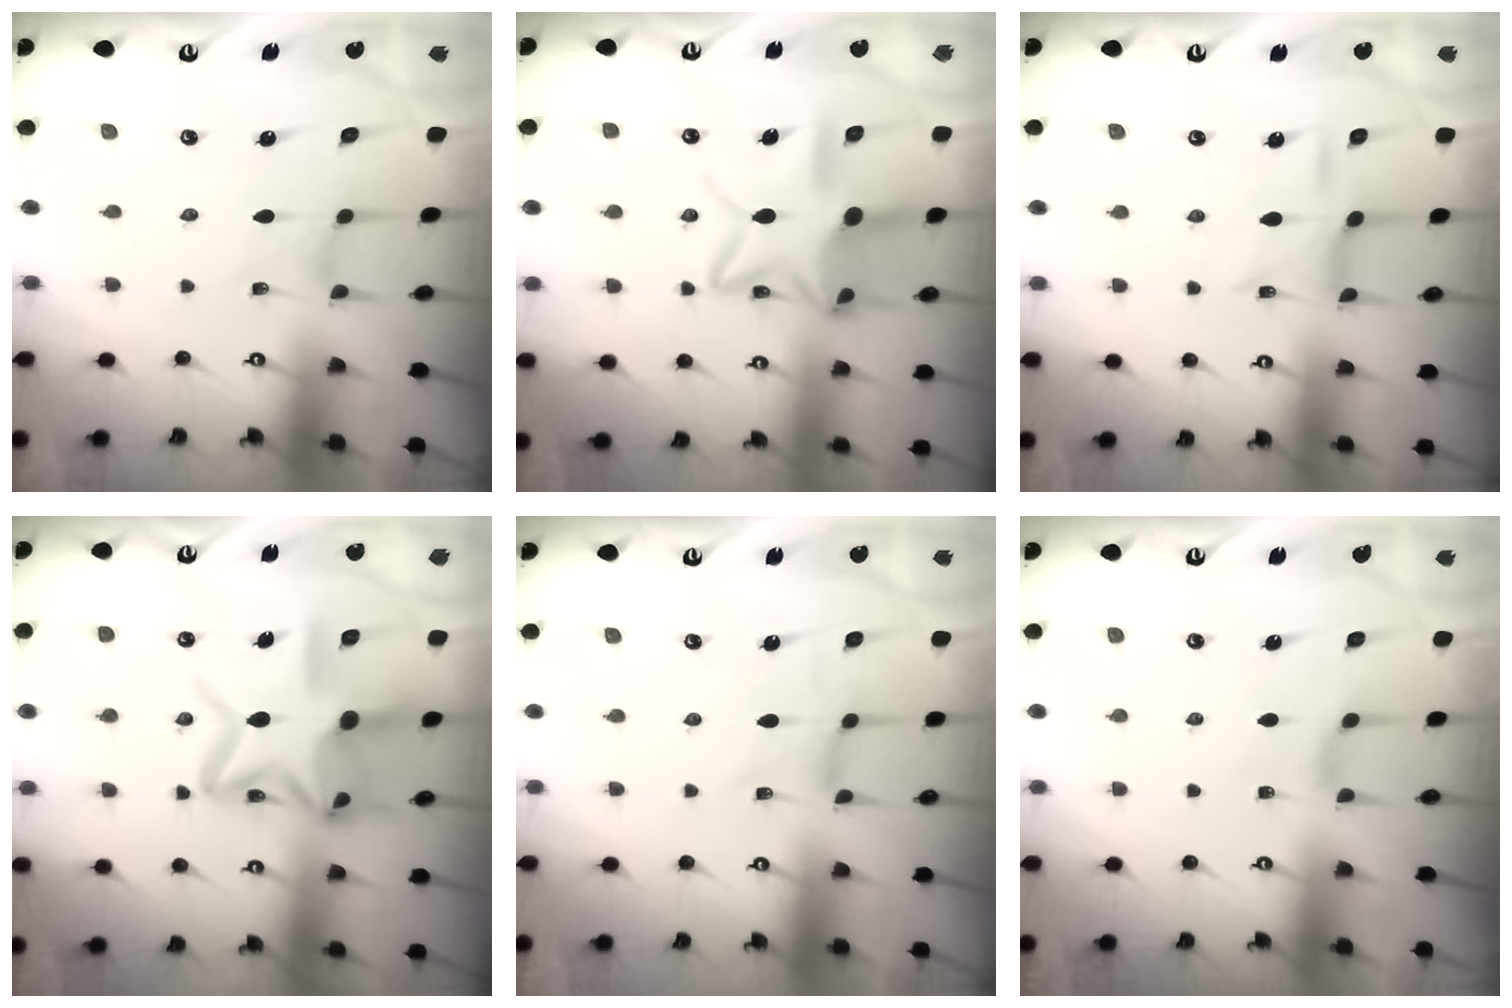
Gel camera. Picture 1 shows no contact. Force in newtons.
{"total": 17.1, "press": 17.1, "slide": 1.2}
{"total": 6.8, "press": 6.8, "slide": 0.3}
{"total": 18.6, "press": 18.5, "slide": 1.5}
{"total": 0.0}
{"total": 1.9, "press": 1.8, "slide": 0.5}